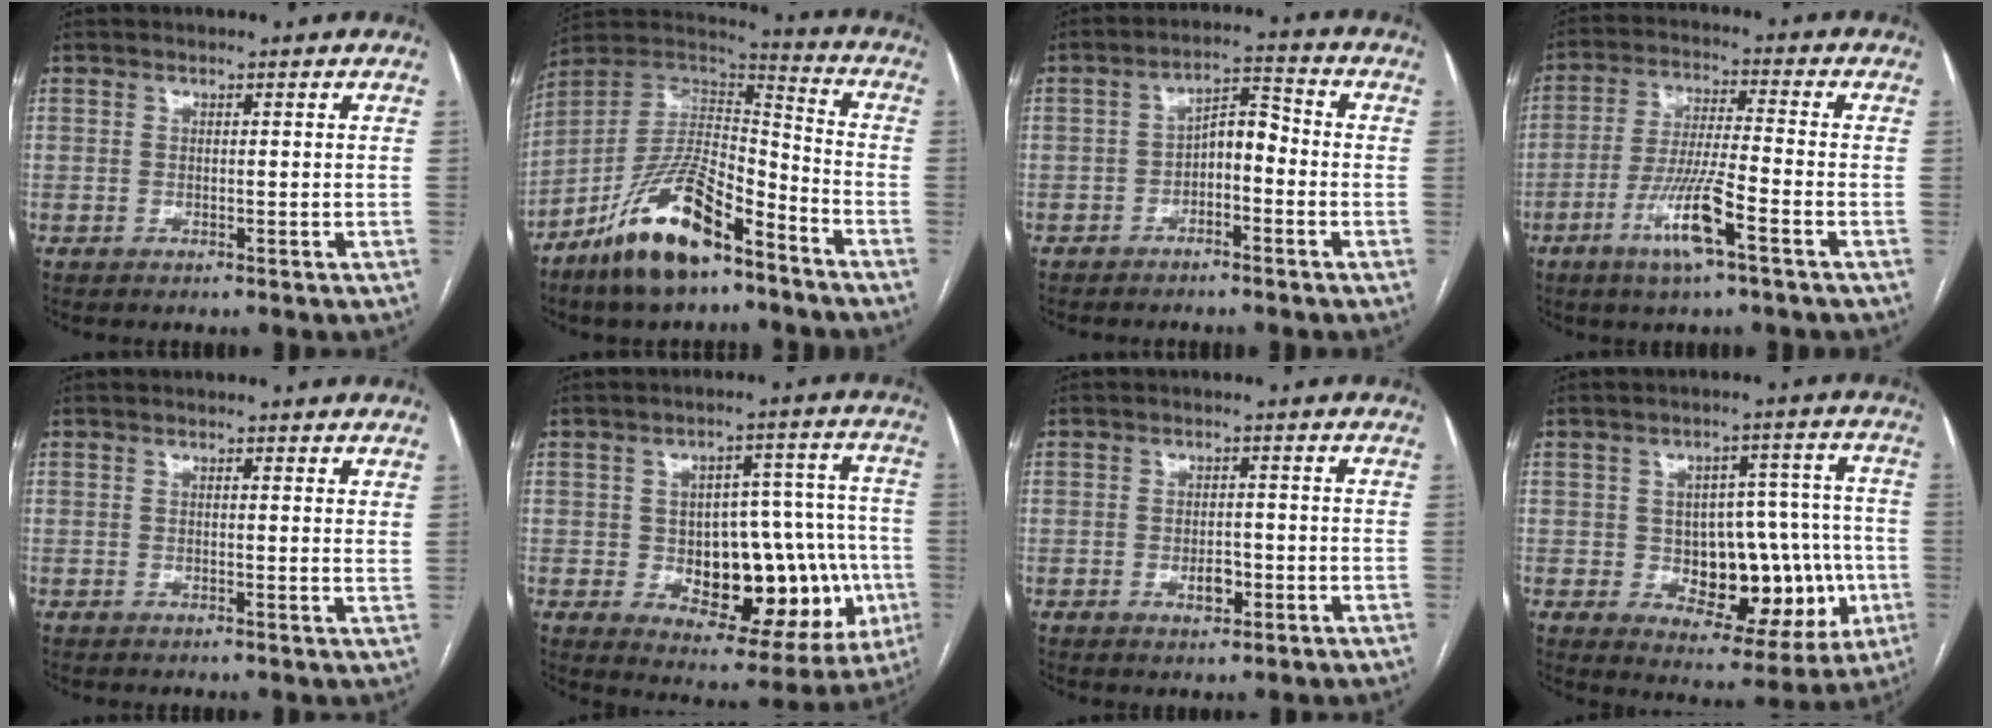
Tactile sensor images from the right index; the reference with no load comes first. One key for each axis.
{"total": 16.2, "fx": -10.6, "fy": 4.9, "fz": 11.3, "tx": -0.210, "ty": 0.013, "tz": -0.190}
{"total": 5.2, "fx": -1.9, "fy": 2.4, "fz": 4.2, "tx": -0.073, "ty": 0.027, "tz": -0.034}
{"total": 9.5, "fx": -4.7, "fy": 0.4, "fz": 8.3, "tx": -0.165, "ty": -0.009, "tz": -0.089}
{"total": 2.0, "fx": 1.4, "fy": 0.3, "fz": 1.4, "tx": -0.020, "ty": -0.004, "tz": 0.013}
{"total": 19.4, "fx": -3.7, "fy": 9.9, "fz": 16.3, "tx": -0.190, "ty": 0.039, "tz": -0.021}
{"total": 3.0, "fx": -1.0, "fy": 1.7, "fz": 2.3, "tx": -0.036, "ty": 0.003, "tz": -0.010}
{"total": 15.2, "fx": -2.6, "fy": 8.5, "fz": 12.3, "tx": -0.150, "ty": 0.035, "tz": -0.011}